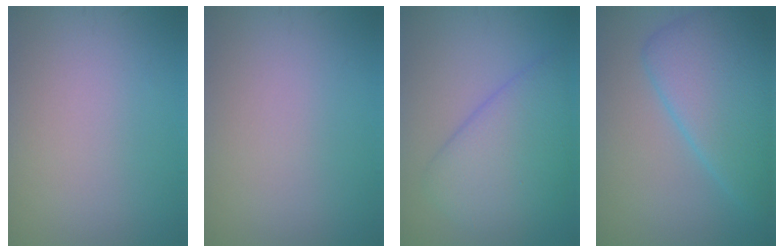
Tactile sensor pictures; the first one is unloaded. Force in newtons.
{"total": 0.0}
{"total": 5.9, "press": 5.9, "slide": 0.4}
{"total": 7.1, "press": 7.1, "slide": 0.3}